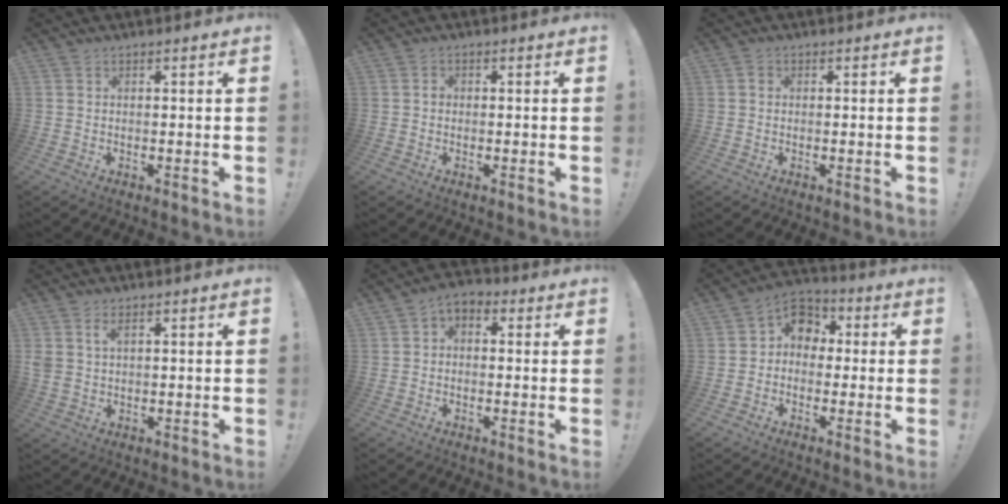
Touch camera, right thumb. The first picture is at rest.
{"total": 1.0, "force": [-0.3, 0.8, 0.5], "torque": [-0.008, 0.006, -0.007]}
{"total": 1.0, "force": [-0.1, 0.9, 0.5], "torque": [-0.009, 0.004, -0.001]}
{"total": 3.2, "force": [1.3, 1.6, 2.5], "torque": [-0.046, -0.001, 0.025]}
{"total": 3.6, "force": [-0.9, 2.5, 2.4], "torque": [-0.035, 0.010, -0.014]}
{"total": 7.5, "force": [0.3, 6.6, 3.6], "torque": [-0.063, 0.017, 0.014]}